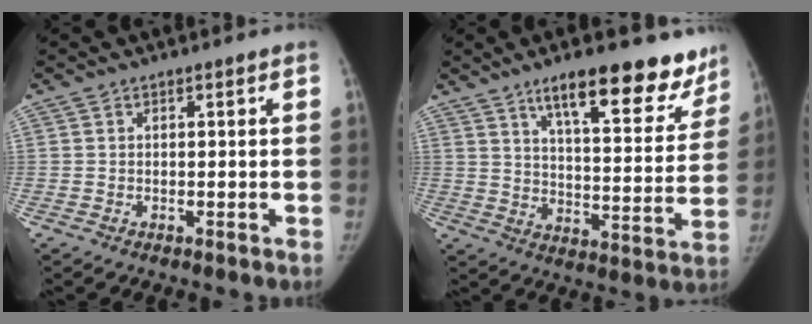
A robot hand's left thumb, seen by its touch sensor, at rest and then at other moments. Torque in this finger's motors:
{"motor_torque": [0.42, 0.02, 1.39, -1.14, 0.07]}